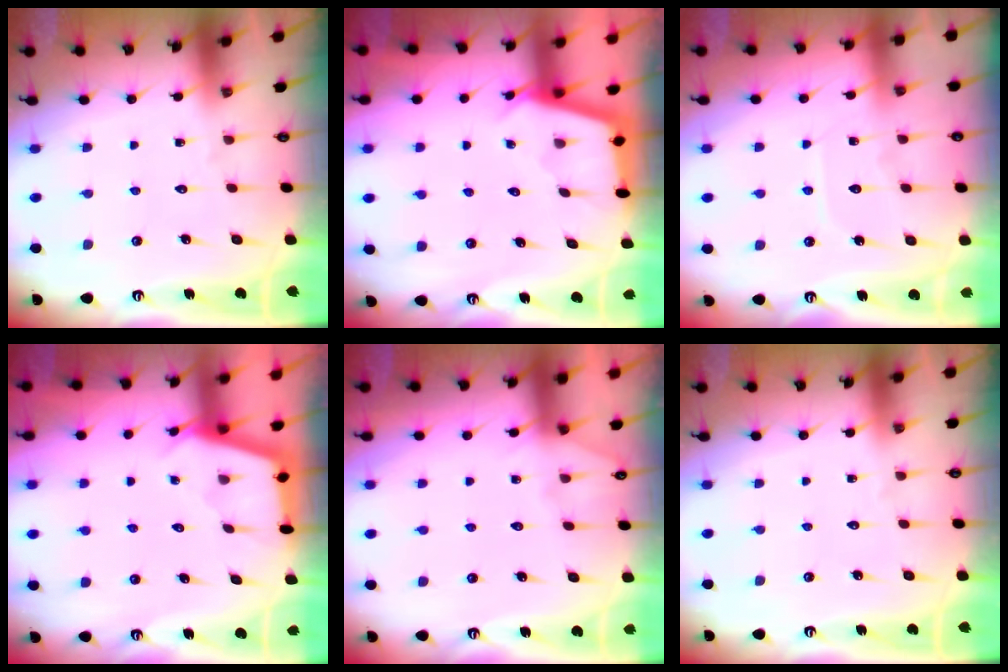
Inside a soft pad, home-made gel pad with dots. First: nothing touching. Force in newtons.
{"total": 2.7, "press": 2.7, "slide": 0.3}
{"total": 6.0, "press": 5.9, "slide": 0.7}
{"total": 2.9, "press": 2.9, "slide": 0.3}
{"total": 4.4, "press": 4.4, "slide": 0.6}
{"total": 0.0}